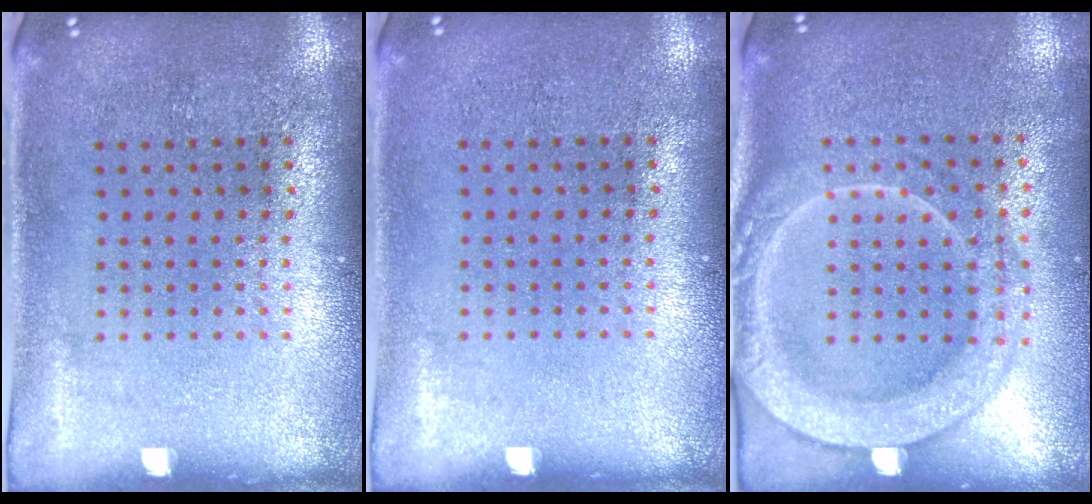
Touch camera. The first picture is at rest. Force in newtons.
{"total": 0.0}
{"total": 2.3, "press": 2.1, "slide": 0.8}